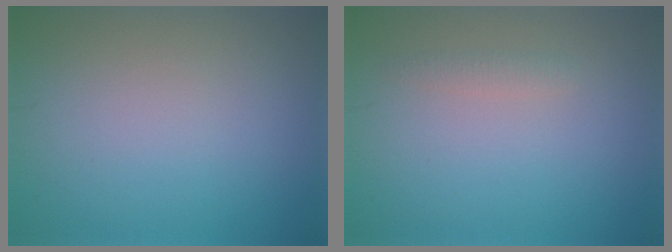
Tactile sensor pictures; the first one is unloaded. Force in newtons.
{"total": 0.9, "press": 0.9, "slide": 0.0}